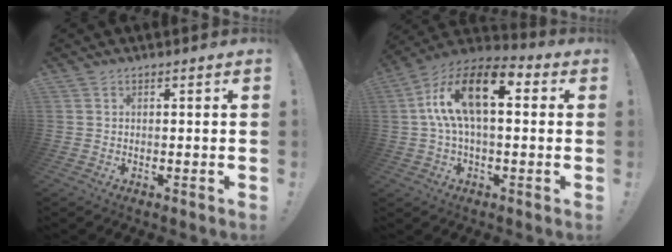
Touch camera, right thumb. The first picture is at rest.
{"total": 16.7, "force": [3.9, 7.9, 14.2], "torque": [-0.251, -0.004, 0.060]}